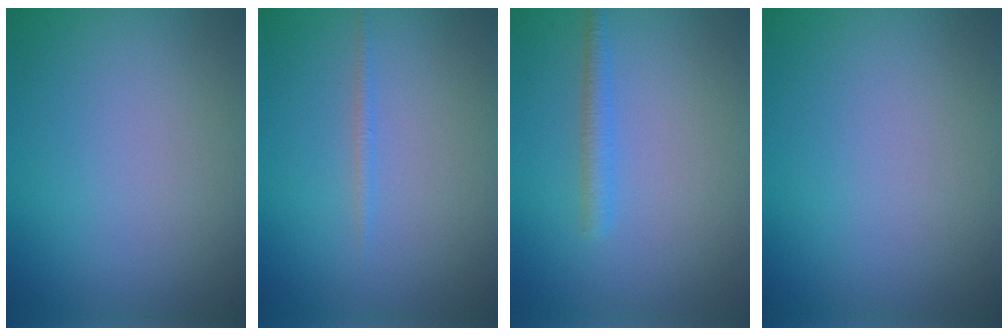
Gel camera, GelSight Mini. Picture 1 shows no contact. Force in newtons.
{"total": 0.7, "press": 0.7, "slide": 0.1}
{"total": 1.6, "press": 1.6, "slide": 0.0}
{"total": 0.0}